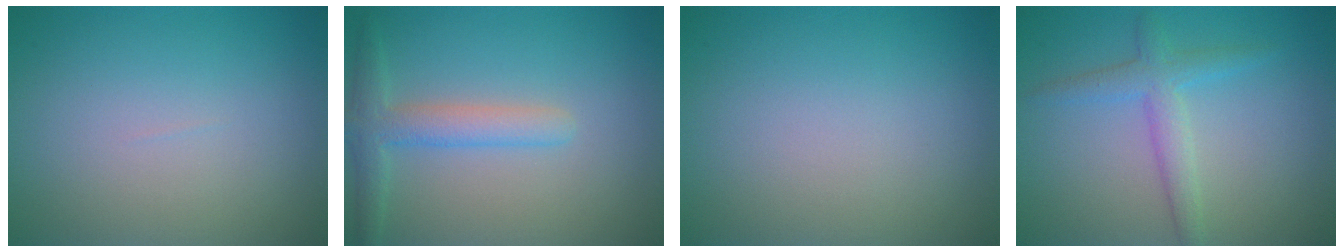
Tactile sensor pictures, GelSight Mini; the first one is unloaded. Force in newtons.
{"total": 3.1, "press": 3.1, "slide": 0.1}
{"total": 0.0}
{"total": 2.7, "press": 2.7, "slide": 0.2}